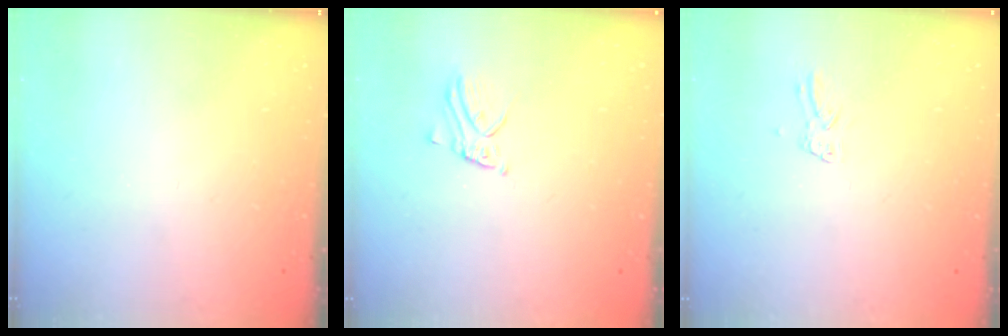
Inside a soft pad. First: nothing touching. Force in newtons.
{"total": 3.0, "press": 3.0, "slide": 0.1}
{"total": 1.9, "press": 1.9, "slide": 0.1}